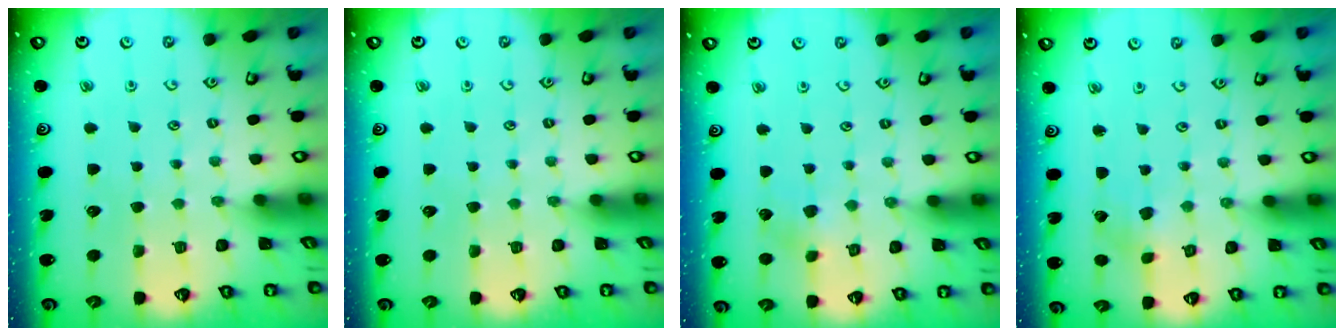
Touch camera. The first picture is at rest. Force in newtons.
{"total": 0.0}
{"total": 3.5, "press": 3.5, "slide": 0.3}
{"total": 0.8, "press": 0.8, "slide": 0.2}